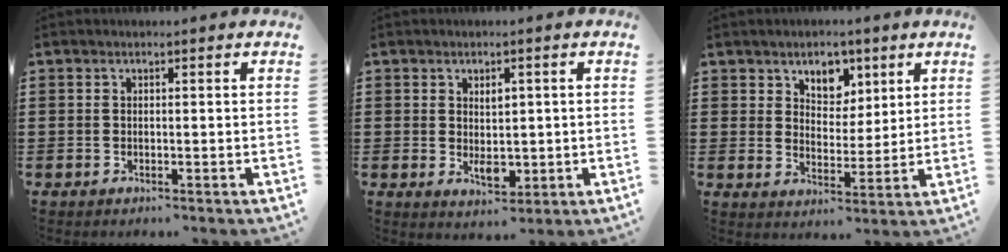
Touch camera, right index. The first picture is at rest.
{"total": 3.9, "force": [0.2, 2.5, 3.0], "torque": [-0.044, -0.002, 0.001]}
{"total": 5.1, "force": [3.4, 3.7, 1.0], "torque": [-0.034, 0.000, 0.060]}